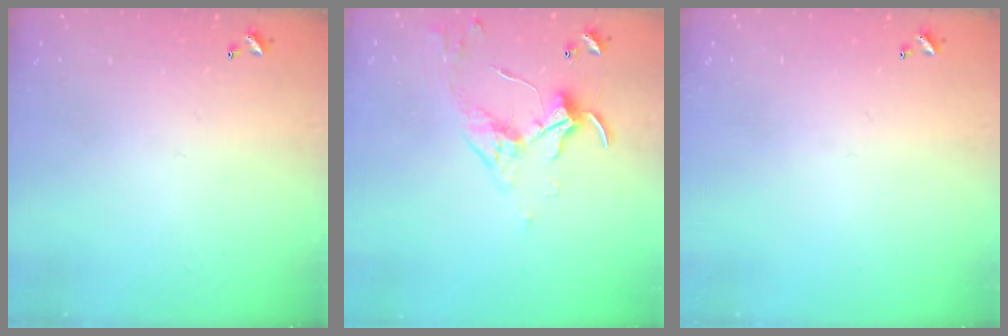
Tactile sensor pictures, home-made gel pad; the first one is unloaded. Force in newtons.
{"total": 3.3, "press": 3.2, "slide": 0.6}
{"total": 0.0}